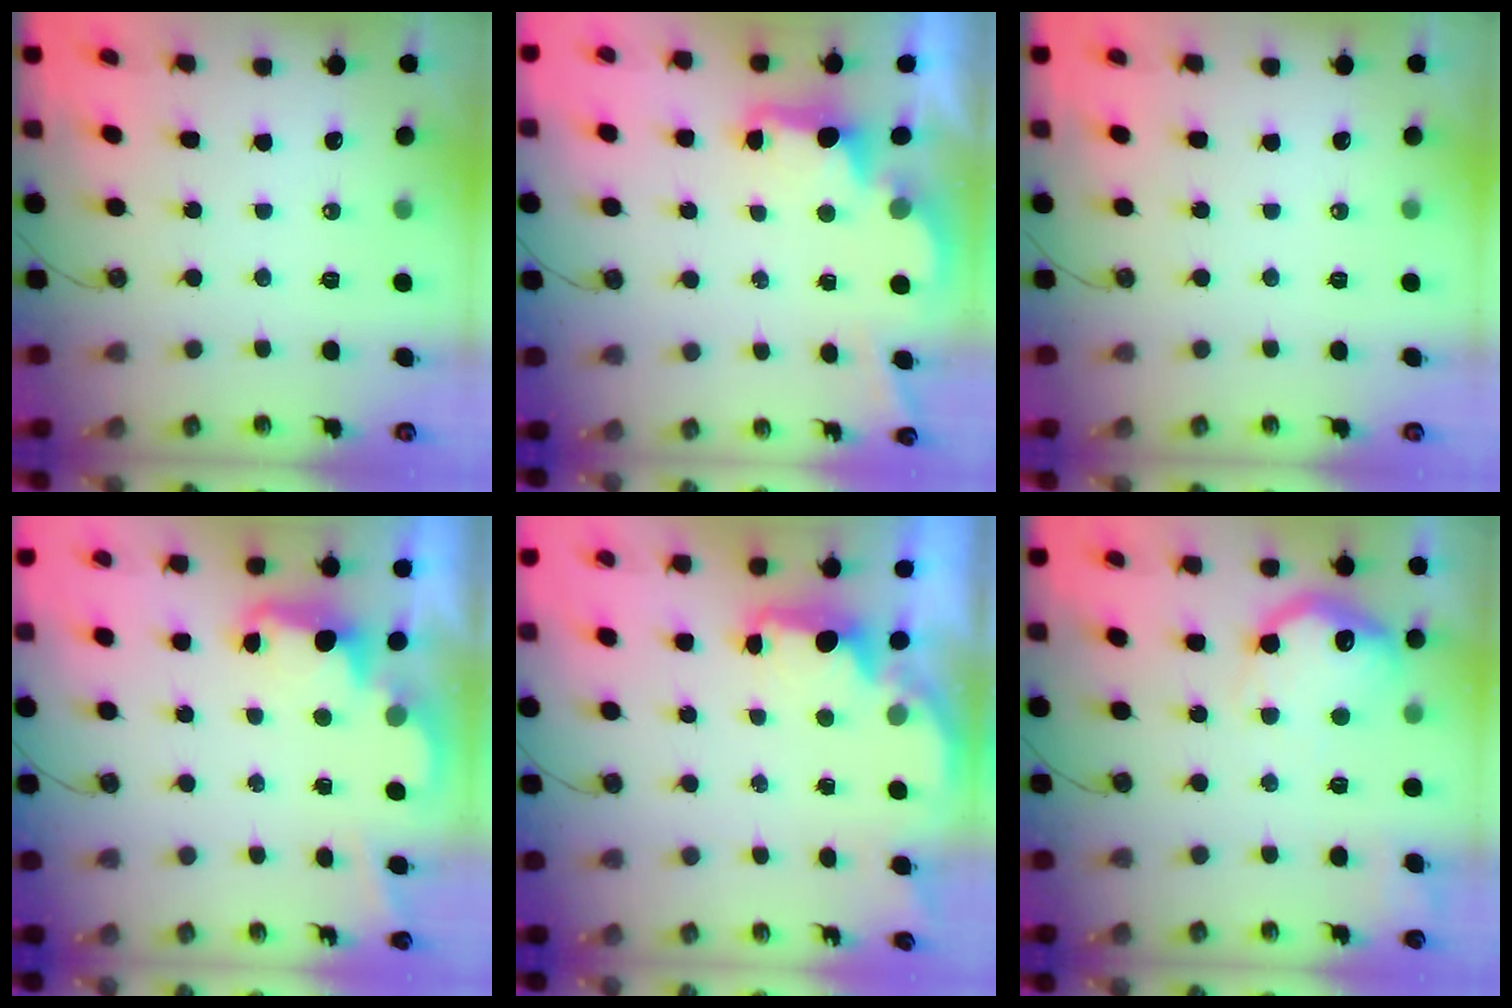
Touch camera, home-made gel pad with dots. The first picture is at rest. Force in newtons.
{"total": 2.5, "press": 2.4, "slide": 0.8}
{"total": 0.0}
{"total": 2.4, "press": 2.3, "slide": 0.5}
{"total": 2.3, "press": 2.1, "slide": 0.8}
{"total": 15.2, "press": 15.1, "slide": 1.1}